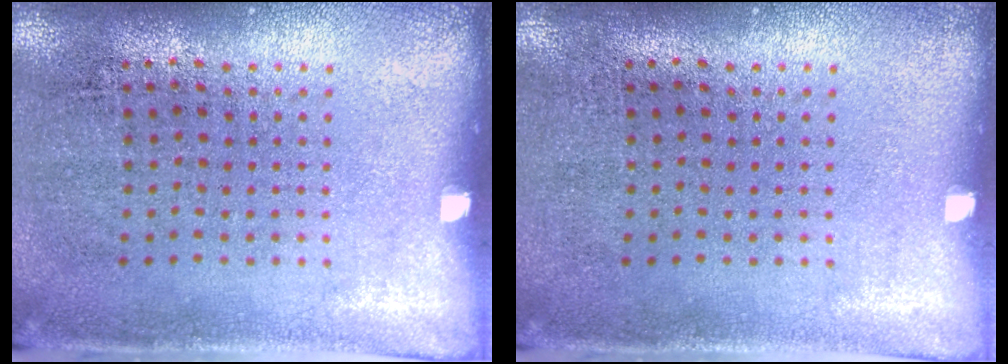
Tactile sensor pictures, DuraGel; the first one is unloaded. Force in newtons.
{"total": 0.0}